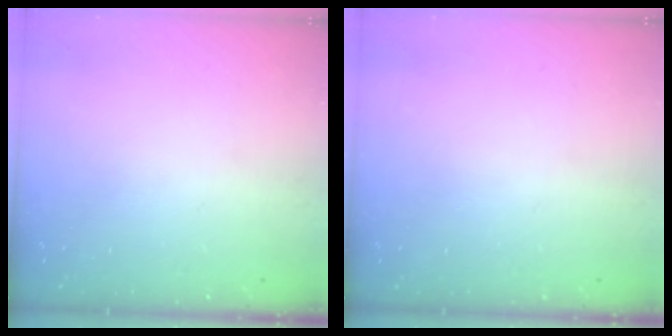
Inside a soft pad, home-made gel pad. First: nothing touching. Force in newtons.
{"total": 0.0}